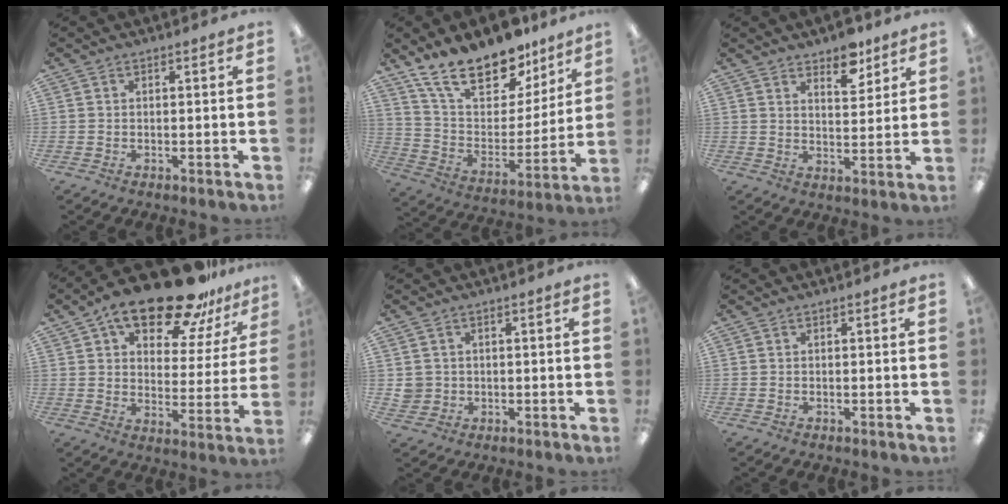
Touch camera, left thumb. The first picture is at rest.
{"total": 20.9, "force": [15.8, 9.4, 10.0], "torque": [-0.178, -0.102, 0.283]}
{"total": 7.1, "force": [5.8, 3.1, 2.6], "torque": [-0.019, -0.036, 0.099]}
{"total": 19.7, "force": [14.9, 6.9, 10.9], "torque": [-0.176, -0.092, 0.252]}
{"total": 3.4, "force": [0.3, 3.3, 0.3], "torque": [-0.005, 0.004, 0.006]}
{"total": 0.0}